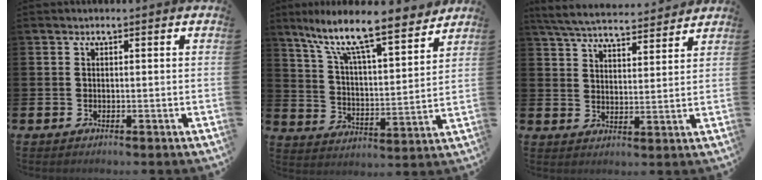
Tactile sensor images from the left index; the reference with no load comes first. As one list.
[{"total": 10.6, "force": [9.3, 1.4, 5.0], "torque": [-0.117, -0.069, 0.151]}, {"total": 5.8, "force": [5.6, 0.8, 1.2], "torque": [-0.045, -0.035, 0.098]}]